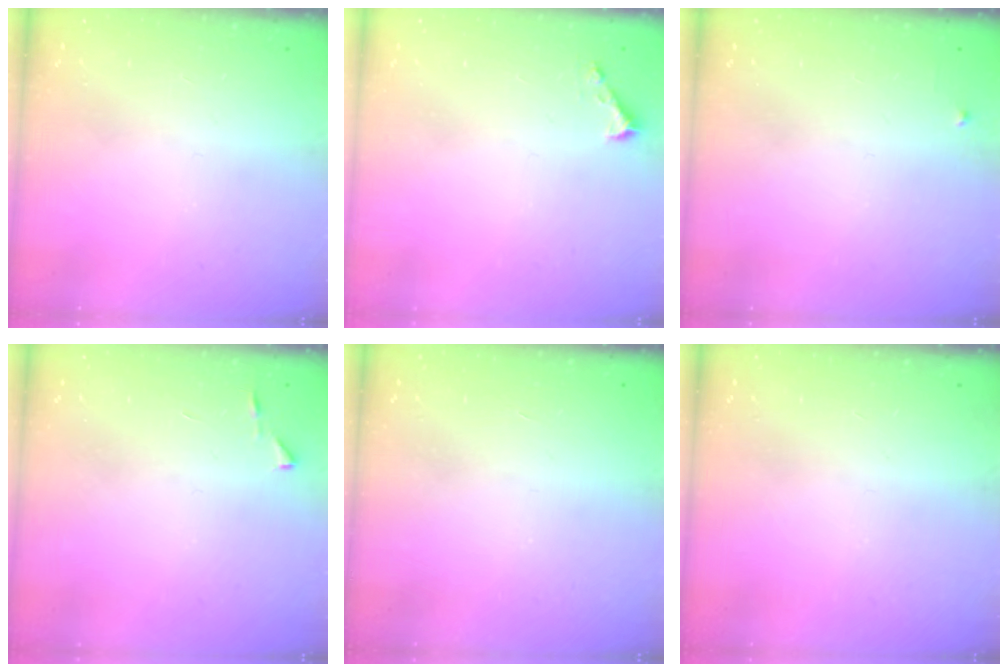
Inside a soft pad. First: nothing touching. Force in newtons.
{"total": 1.6, "press": 1.6, "slide": 0.1}
{"total": 2.4, "press": 2.3, "slide": 0.4}
{"total": 3.1, "press": 3.1, "slide": 0.3}
{"total": 1.5, "press": 1.5, "slide": 0.1}
{"total": 0.0}